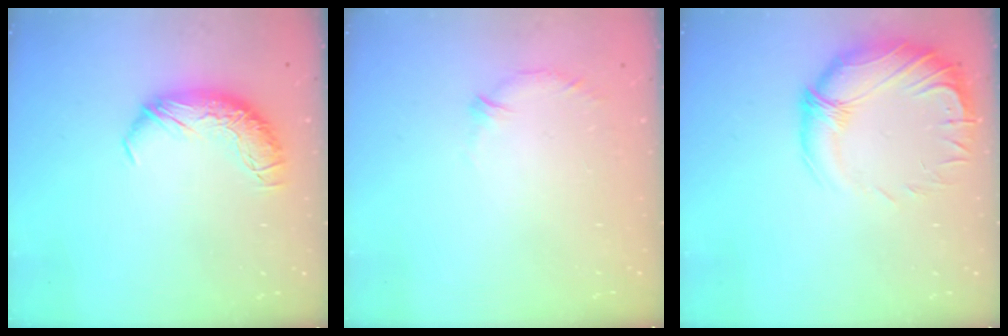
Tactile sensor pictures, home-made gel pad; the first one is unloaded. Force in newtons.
{"total": 6.0, "press": 6.0, "slide": 0.8}
{"total": 2.9, "press": 0.9, "slide": 2.8}